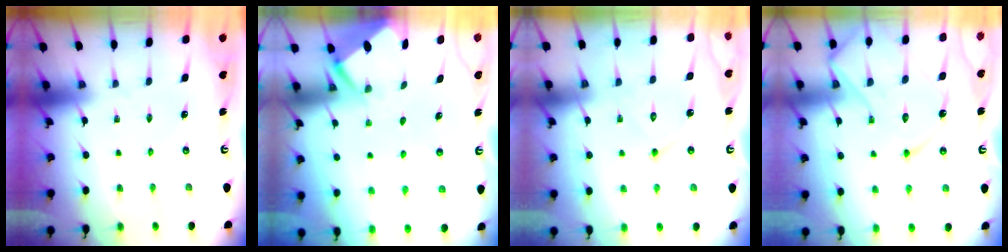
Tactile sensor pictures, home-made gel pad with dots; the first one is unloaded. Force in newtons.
{"total": 2.6, "press": 2.6, "slide": 0.3}
{"total": 9.7, "press": 9.7, "slide": 0.9}
{"total": 14.3, "press": 14.3, "slide": 1.4}